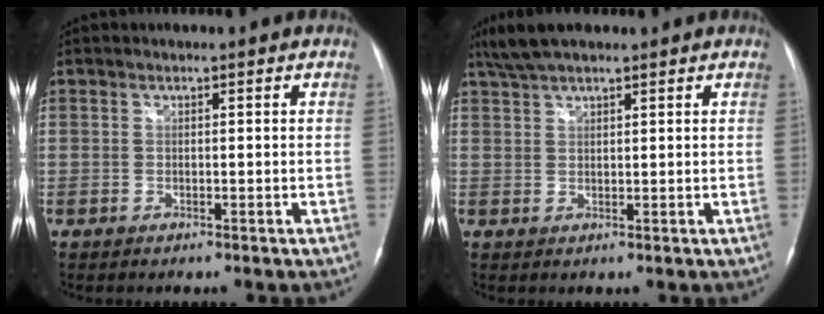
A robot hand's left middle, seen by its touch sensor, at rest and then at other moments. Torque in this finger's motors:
{"motor_torque": [0.14, -0.11, 0.00, 0.02]}